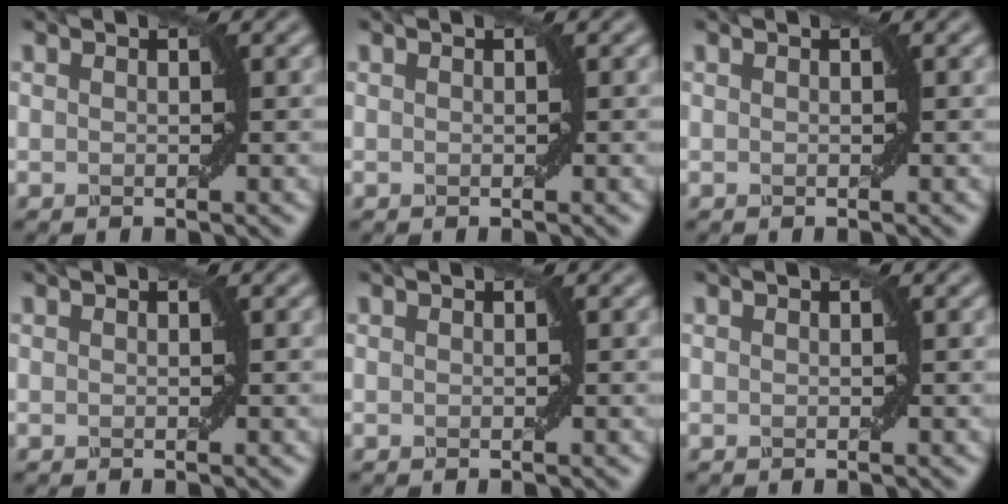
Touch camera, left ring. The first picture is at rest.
{"total": 0.0}
{"total": 0.0}
{"total": 0.0}
{"total": 0.0}
{"total": 0.0}